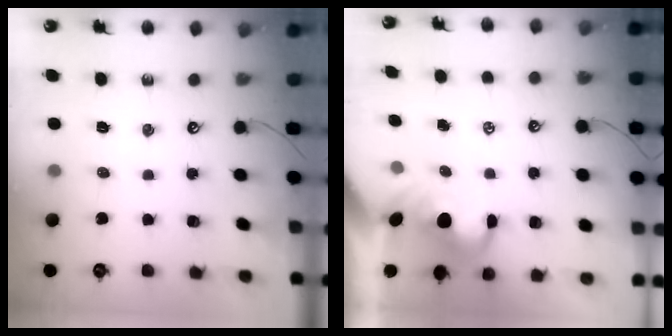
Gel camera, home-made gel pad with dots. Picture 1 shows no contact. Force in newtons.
{"total": 2.9, "press": 2.7, "slide": 1.1}